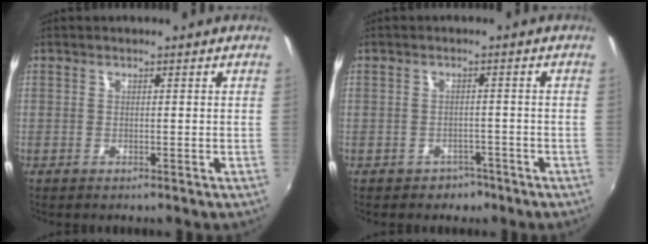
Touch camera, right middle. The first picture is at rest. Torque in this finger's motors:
{"motor_torque": [0.22, -0.23, 0.00, -0.01]}